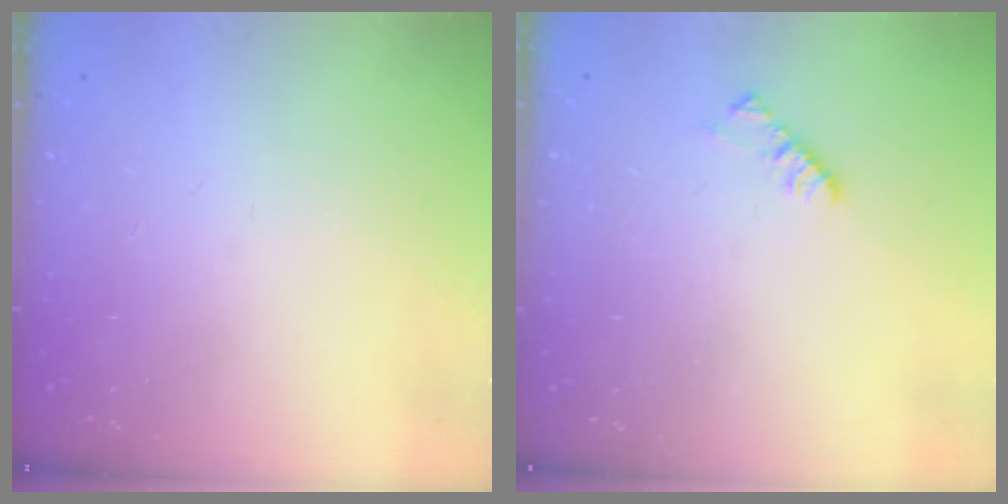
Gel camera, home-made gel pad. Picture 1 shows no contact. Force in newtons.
{"total": 4.5, "press": 4.5, "slide": 0.5}